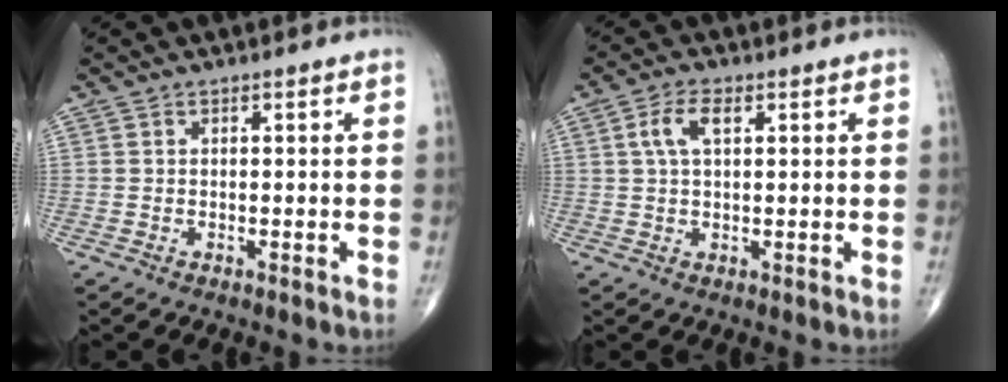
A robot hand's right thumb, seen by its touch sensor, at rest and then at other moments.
{"total": 4.7, "force": [1.5, 2.2, 3.9], "torque": [-0.084, 0.010, 0.030]}